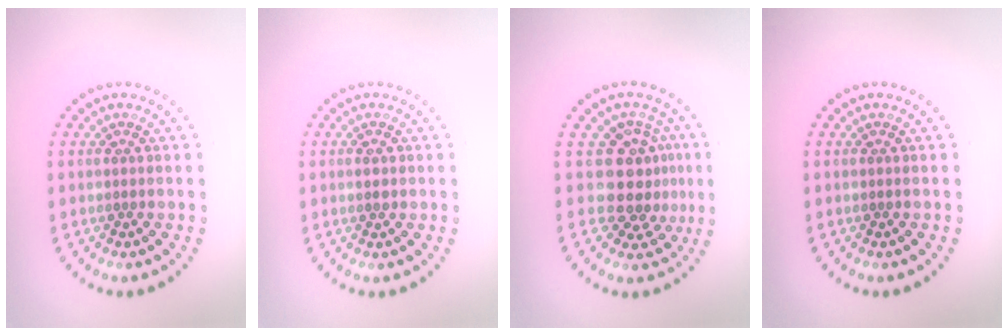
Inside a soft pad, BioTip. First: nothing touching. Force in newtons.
{"total": 1.1, "press": 1.1, "slide": 0.2}
{"total": 3.9, "press": 3.0, "slide": 2.5}
{"total": 0.0}